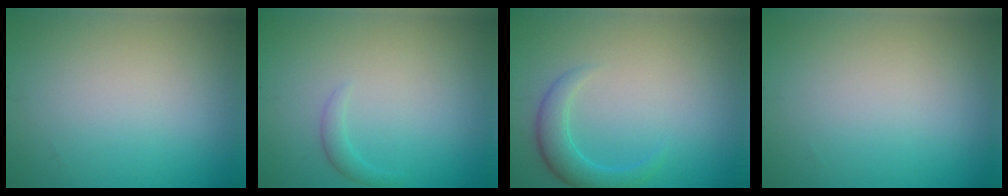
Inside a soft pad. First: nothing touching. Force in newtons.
{"total": 1.0, "press": 1.0, "slide": 0.0}
{"total": 2.7, "press": 2.7, "slide": 0.1}
{"total": 0.0}